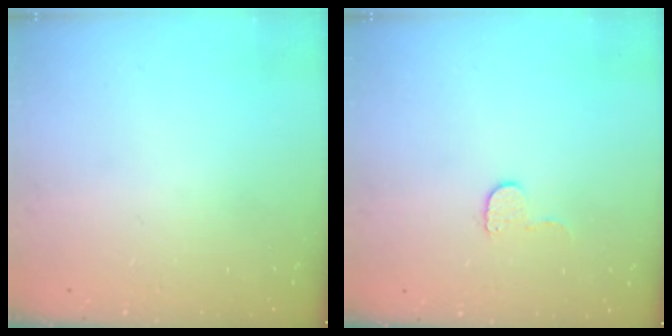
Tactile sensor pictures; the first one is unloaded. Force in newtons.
{"total": 5.0, "press": 4.9, "slide": 0.5}